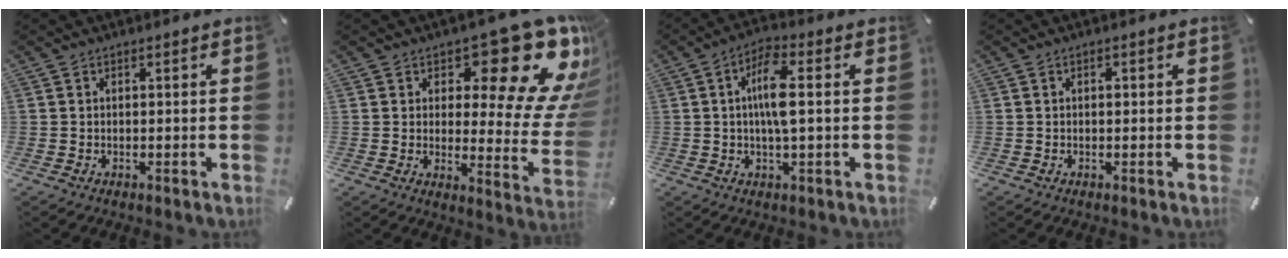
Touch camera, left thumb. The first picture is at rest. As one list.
[{"total": 20.6, "force": [11.3, 8.8, 14.8], "torque": [-0.172, -0.091, 0.177]}, {"total": 8.5, "force": [0.6, 2.2, 8.2], "torque": [-0.159, 0.006, 0.008]}, {"total": 0.6, "force": [0.1, 0.4, 0.4], "torque": [-0.009, 0.000, 0.001]}]